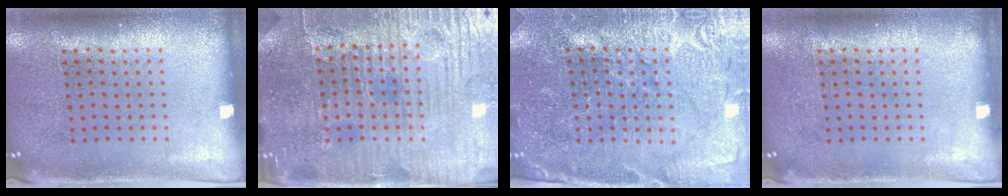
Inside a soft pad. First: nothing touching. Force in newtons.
{"total": 4.8, "press": 4.7, "slide": 1.2}
{"total": 3.8, "press": 3.7, "slide": 1.0}
{"total": 0.0}